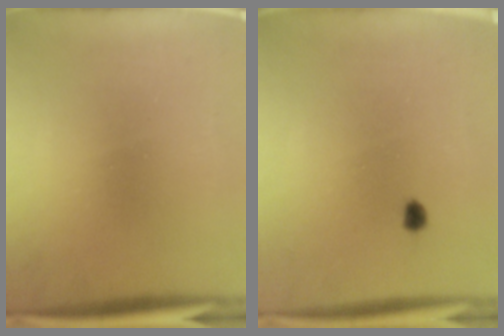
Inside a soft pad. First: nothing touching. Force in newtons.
{"total": 1.7}